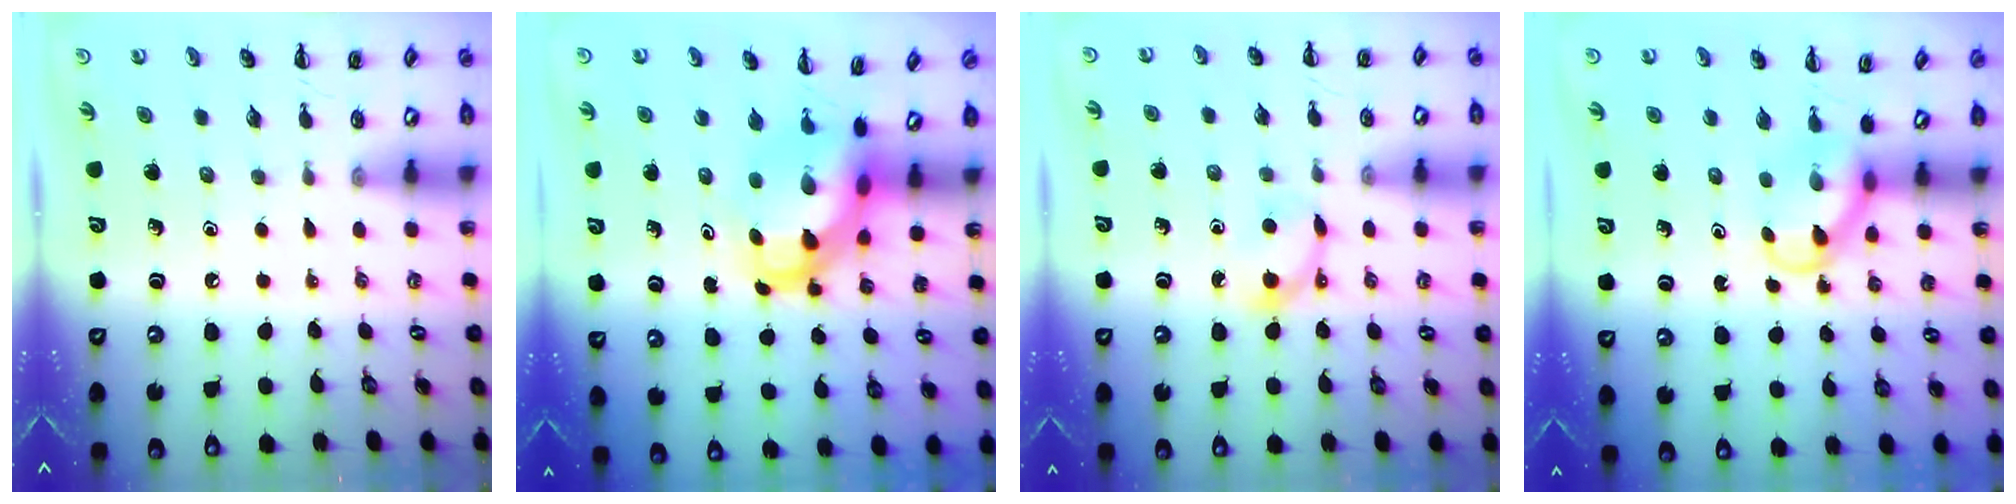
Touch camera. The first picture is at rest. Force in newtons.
{"total": 5.0, "press": 4.8, "slide": 1.1}
{"total": 3.9, "press": 3.7, "slide": 1.3}
{"total": 3.8, "press": 3.6, "slide": 1.2}